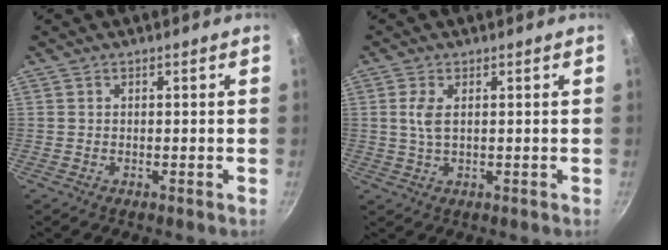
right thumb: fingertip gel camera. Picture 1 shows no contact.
{"total": 3.6, "force": [0.8, 1.7, 3.1], "torque": [-0.068, -0.001, 0.017]}